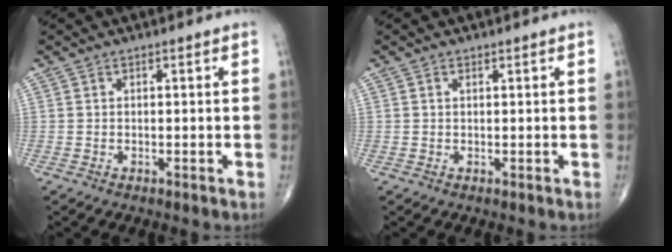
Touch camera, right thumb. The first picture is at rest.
{"total": 0.5, "force": [0.3, 0.3, 0.3], "torque": [-0.008, -0.001, 0.004]}